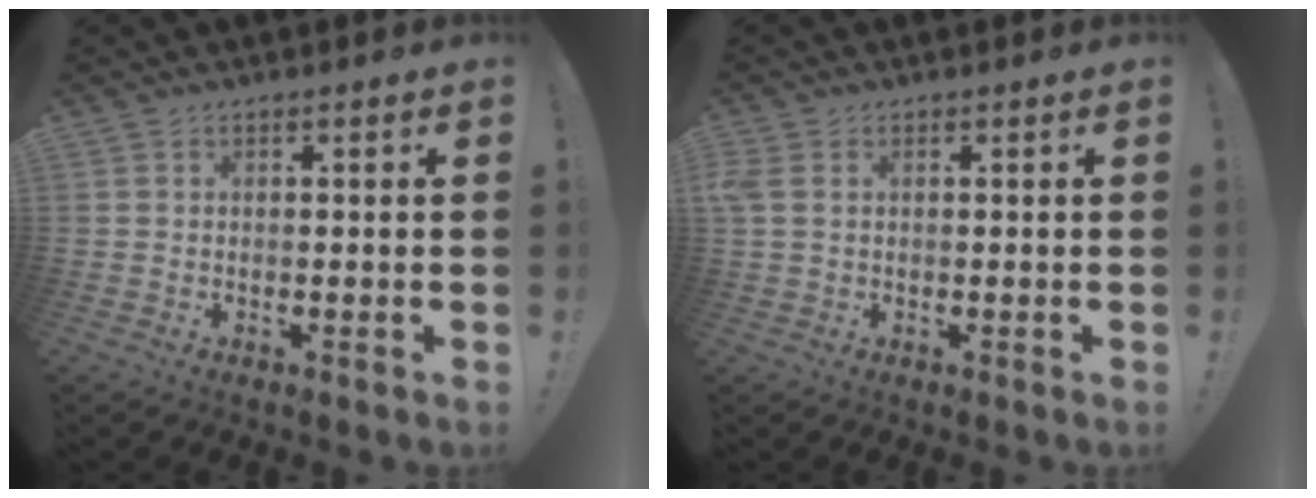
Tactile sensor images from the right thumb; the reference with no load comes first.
{"total": 2.6, "force": [0.9, 1.7, 1.7], "torque": [-0.041, 0.003, 0.015]}